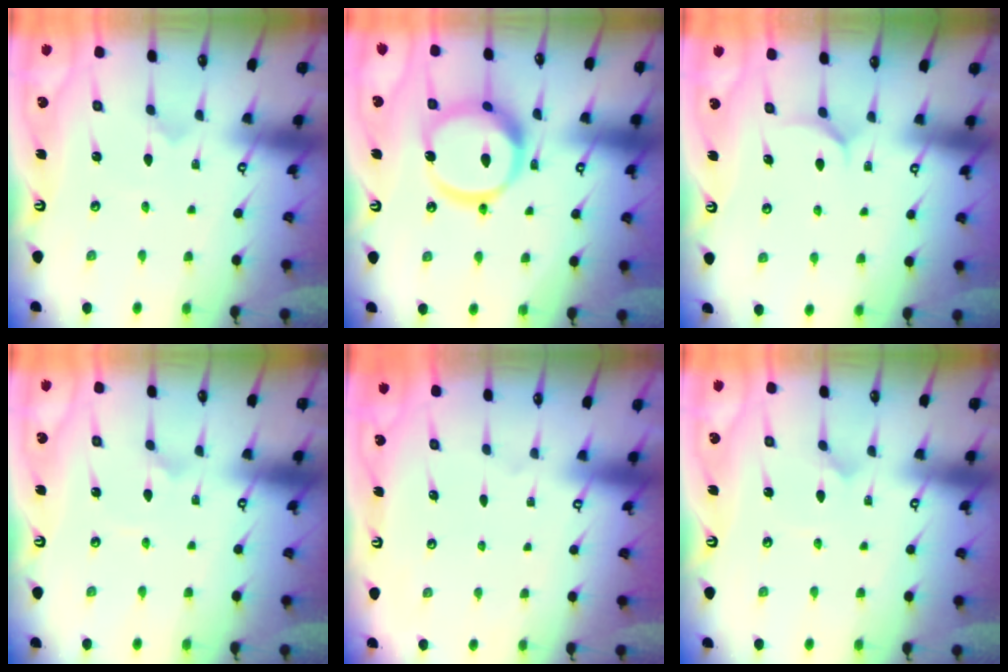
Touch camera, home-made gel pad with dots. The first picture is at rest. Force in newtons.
{"total": 17.5, "press": 17.4, "slide": 2.2}
{"total": 4.7, "press": 4.7, "slide": 0.5}
{"total": 1.8, "press": 1.8, "slide": 0.1}
{"total": 0.0}
{"total": 2.9, "press": 2.9, "slide": 0.2}